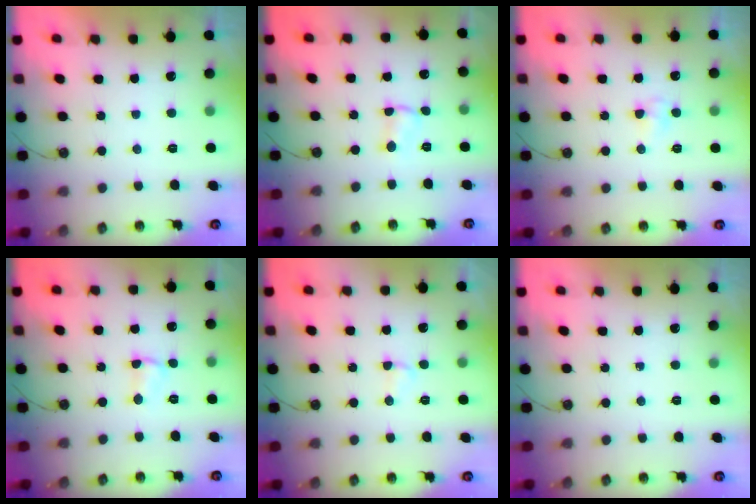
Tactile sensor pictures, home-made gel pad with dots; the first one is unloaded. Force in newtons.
{"total": 3.5, "press": 1.5, "slide": 3.1}
{"total": 3.6, "press": 3.6, "slide": 0.5}
{"total": 3.1, "press": 3.1, "slide": 0.4}
{"total": 2.5, "press": 2.4, "slide": 0.7}
{"total": 0.0}